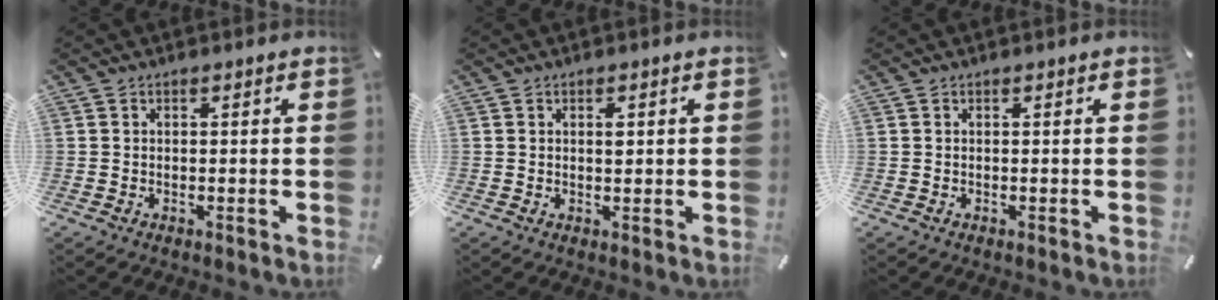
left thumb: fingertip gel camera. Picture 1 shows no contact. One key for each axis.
{"total": 1.6, "fx": 0.5, "fy": 0.8, "fz": 1.3, "tx": -0.010, "ty": -0.003, "tz": 0.004}
{"total": 0.0}